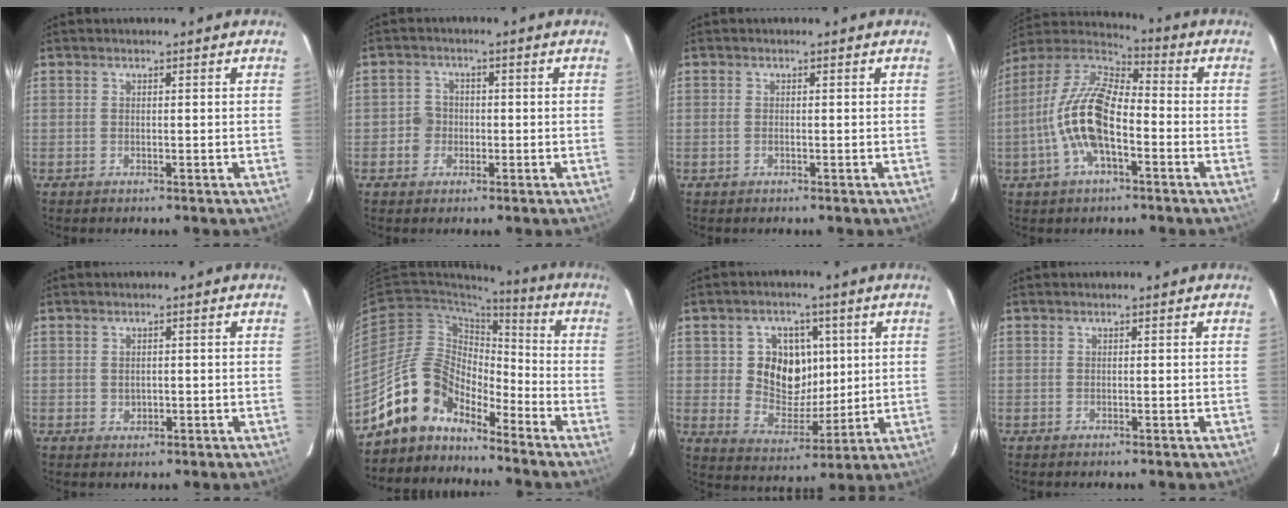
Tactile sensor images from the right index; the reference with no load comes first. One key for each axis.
{"total": 3.4, "fx": -1.0, "fy": 3.2, "fz": 0.6, "tx": -0.009, "ty": 0.012, "tz": -0.018}
{"total": 0.7, "fx": -0.2, "fy": 0.4, "fz": 0.6, "tx": -0.013, "ty": 0.000, "tz": -0.005}
{"total": 15.4, "fx": -4.0, "fy": 6.5, "fz": 13.4, "tx": -0.270, "ty": 0.005, "tz": -0.082}
{"total": 1.5, "fx": 0.0, "fy": 1.4, "fz": 0.7, "tx": -0.008, "ty": 0.001, "tz": 0.004}
{"total": 12.3, "fx": -10.2, "fy": 5.8, "fz": 3.7, "tx": -0.073, "ty": 0.032, "tz": -0.196}
{"total": 10.8, "fx": 2.2, "fy": 9.1, "fz": 5.5, "tx": -0.109, "ty": 0.004, "tz": 0.048}
{"total": 0.0}